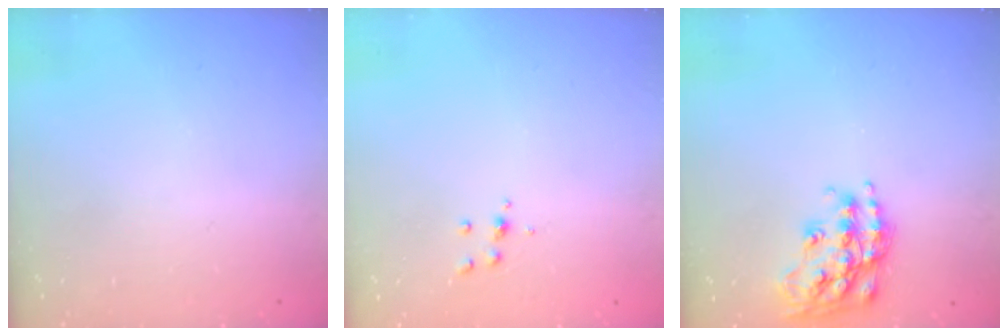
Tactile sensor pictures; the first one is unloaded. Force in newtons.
{"total": 4.1, "press": 4.1, "slide": 0.6}
{"total": 17.4, "press": 17.3, "slide": 1.2}